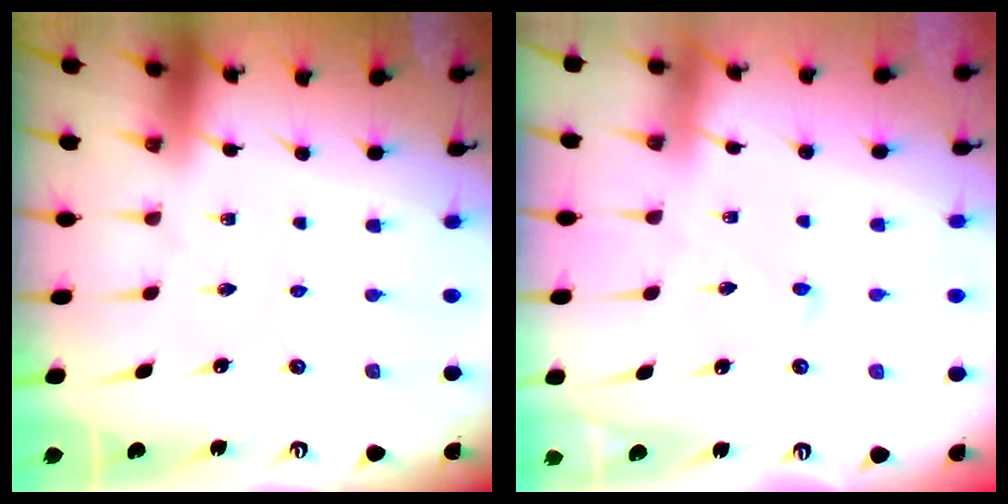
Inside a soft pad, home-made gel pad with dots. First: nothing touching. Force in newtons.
{"total": 2.9, "press": 2.9, "slide": 0.3}